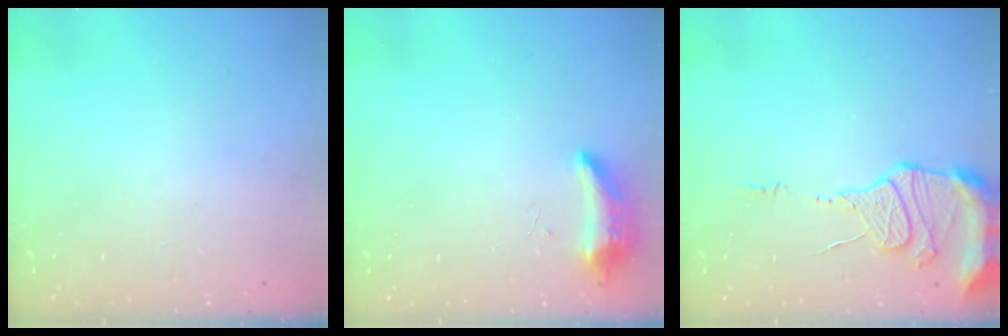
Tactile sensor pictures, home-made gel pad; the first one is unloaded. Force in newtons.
{"total": 8.5, "press": 8.3, "slide": 2.0}
{"total": 12.5, "press": 12.4, "slide": 1.1}